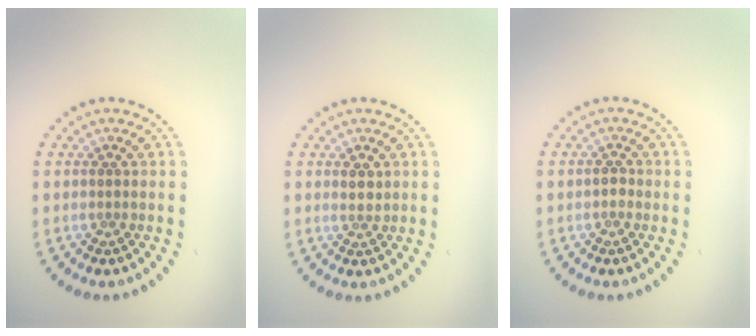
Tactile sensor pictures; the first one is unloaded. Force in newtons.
{"total": 1.0, "press": 0.9, "slide": 0.5}
{"total": 0.7, "press": 0.7, "slide": 0.1}